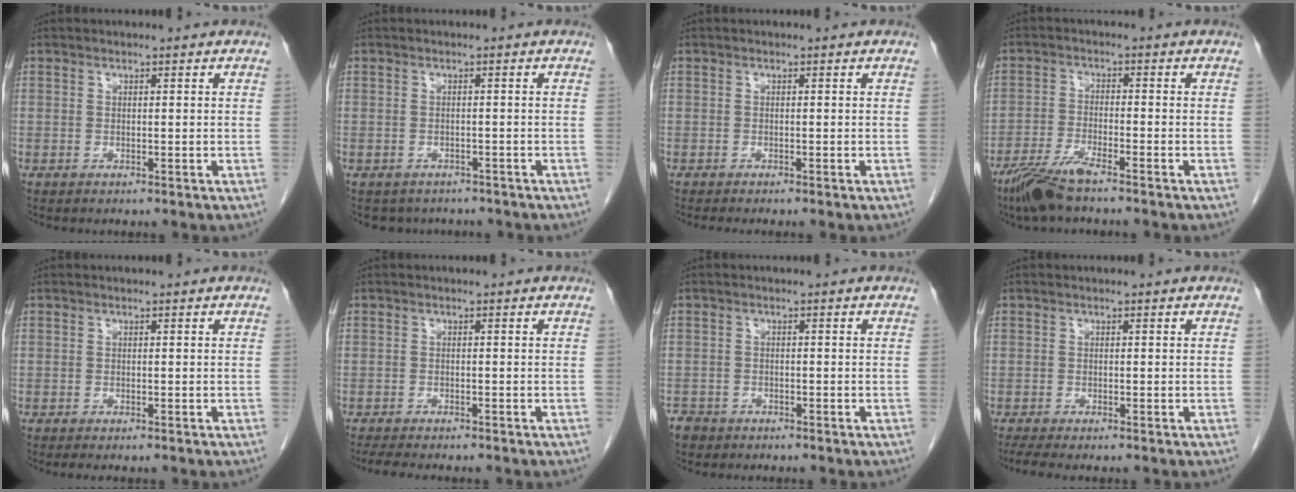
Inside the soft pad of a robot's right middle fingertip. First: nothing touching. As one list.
[{"total": 4.8, "force": [-4.1, 2.4, 0.3], "torque": [0.002, 0.005, -0.048]}, {"total": 1.6, "force": [-1.4, -0.2, 0.8], "torque": [-0.009, 0.000, -0.020]}, {"total": 6.5, "force": [-5.0, 0.6, 4.1], "torque": [-0.093, -0.018, -0.098]}, {"total": 1.1, "force": [-0.9, 0.1, 0.6], "torque": [-0.009, -0.005, -0.012]}, {"total": 6.3, "force": [-5.3, 1.2, 3.1], "torque": [-0.044, -0.011, -0.077]}, {"total": 2.3, "force": [-1.9, 1.4, 0.1], "torque": [-0.009, 0.003, -0.035]}, {"total": 2.3, "force": [-1.9, 0.0, 1.3], "torque": [-0.028, -0.007, -0.035]}]